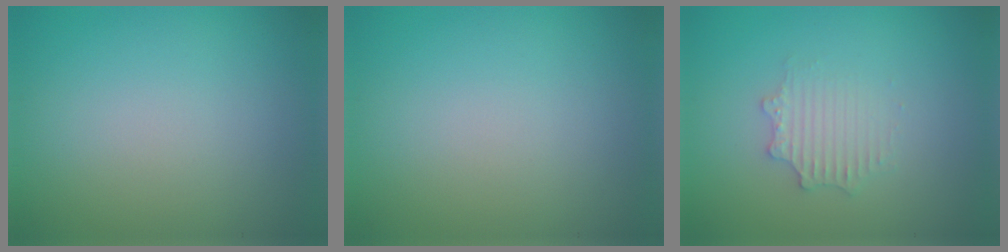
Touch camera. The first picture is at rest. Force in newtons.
{"total": 0.0}
{"total": 2.2, "press": 2.2, "slide": 0.4}